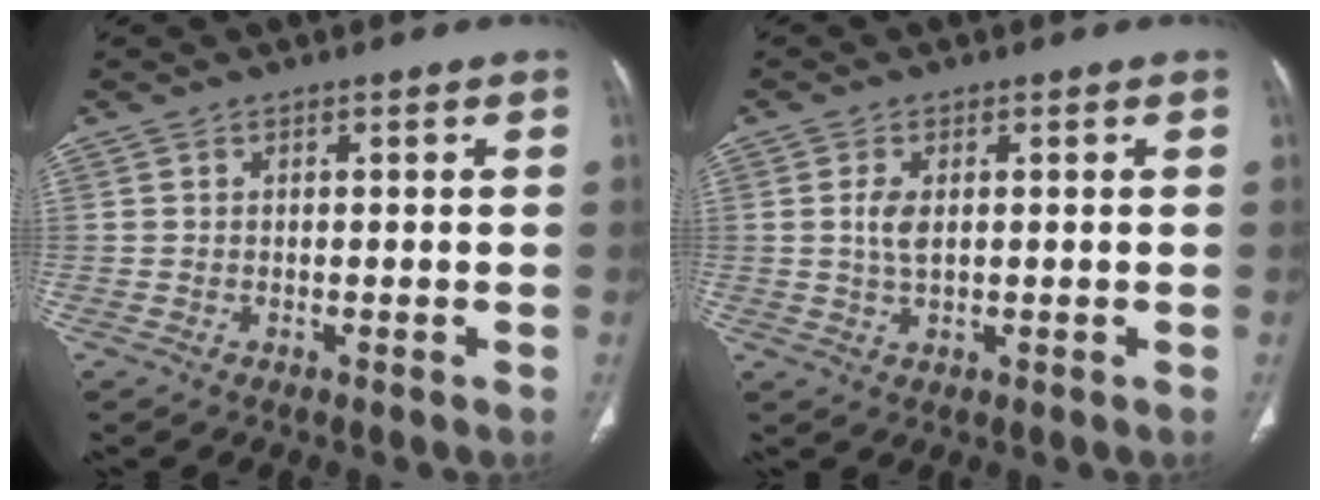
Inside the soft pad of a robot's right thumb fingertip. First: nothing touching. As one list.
[{"total": 3.5, "force": [0.6, 1.8, 2.9], "torque": [-0.065, -0.003, 0.014]}]